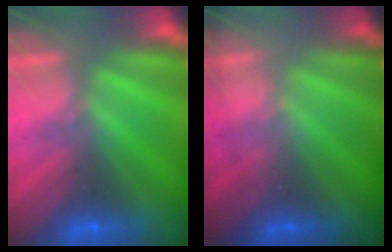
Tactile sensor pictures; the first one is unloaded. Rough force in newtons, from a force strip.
{"total": 1.8}